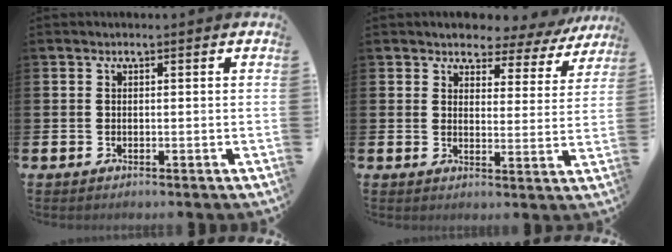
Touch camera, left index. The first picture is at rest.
{"total": 3.4, "force": [3.2, 1.2, 0.3], "torque": [-0.024, -0.030, 0.049]}